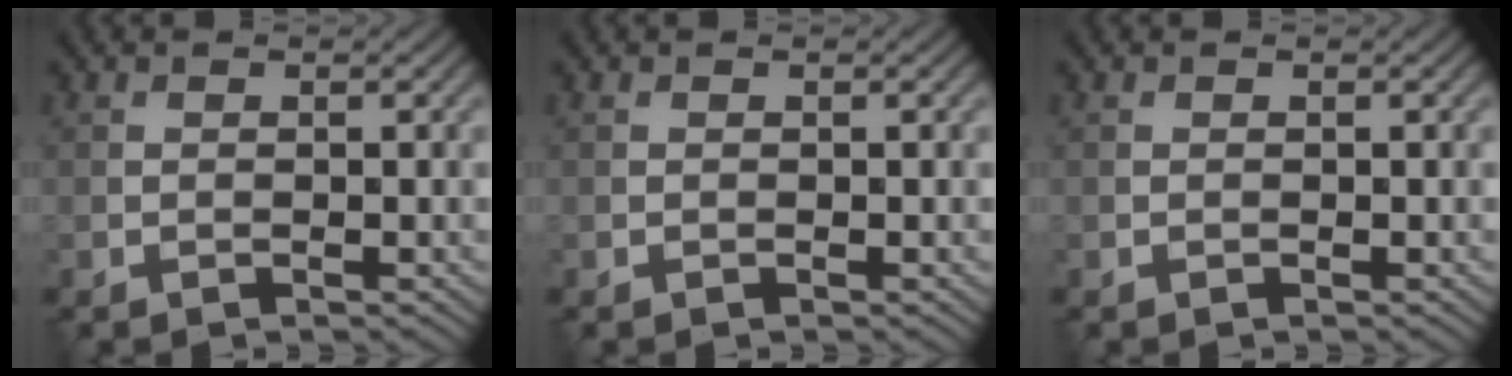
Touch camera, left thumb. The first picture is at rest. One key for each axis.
{"total": 0.0}
{"total": 0.0}